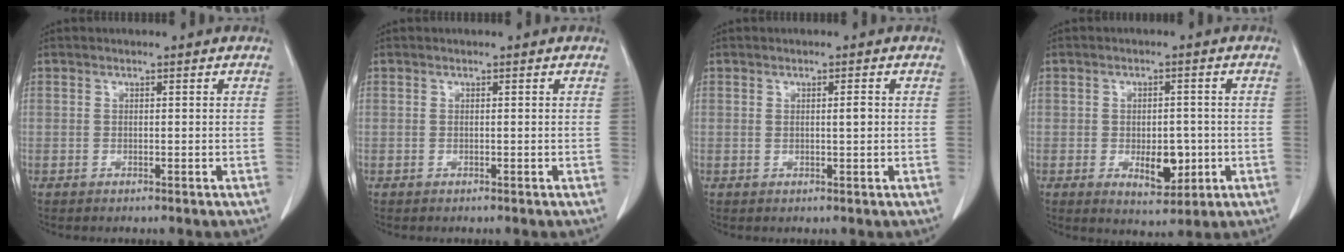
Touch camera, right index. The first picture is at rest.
{"total": 0.0}
{"total": 1.6, "force": [0.2, 0.2, 1.5], "torque": [-0.026, 0.001, 0.004]}
{"total": 5.7, "force": [-1.3, 3.0, 4.7], "torque": [-0.065, -0.003, -0.009]}